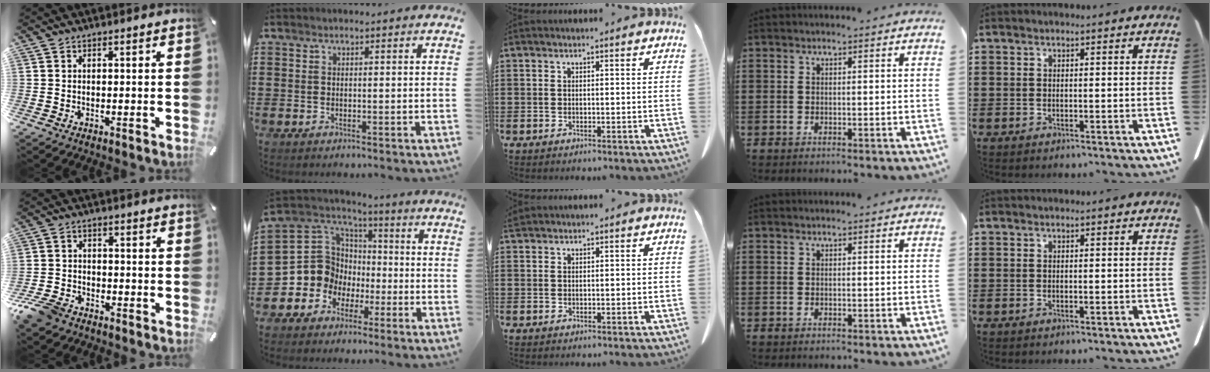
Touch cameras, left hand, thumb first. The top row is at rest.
{"thumb": {"total": 6.6, "force": [-5.4, 3.2, 2.2], "torque": [-0.064, 0.018, -0.111]}, "index": {"total": 9.9, "force": [-1.0, 9.6, 2.2], "torque": [-0.104, -0.017, -0.016]}, "middle": {"total": 0.8, "force": [0.8, 0.1, 0.1], "torque": [-0.005, -0.001, 0.017]}}